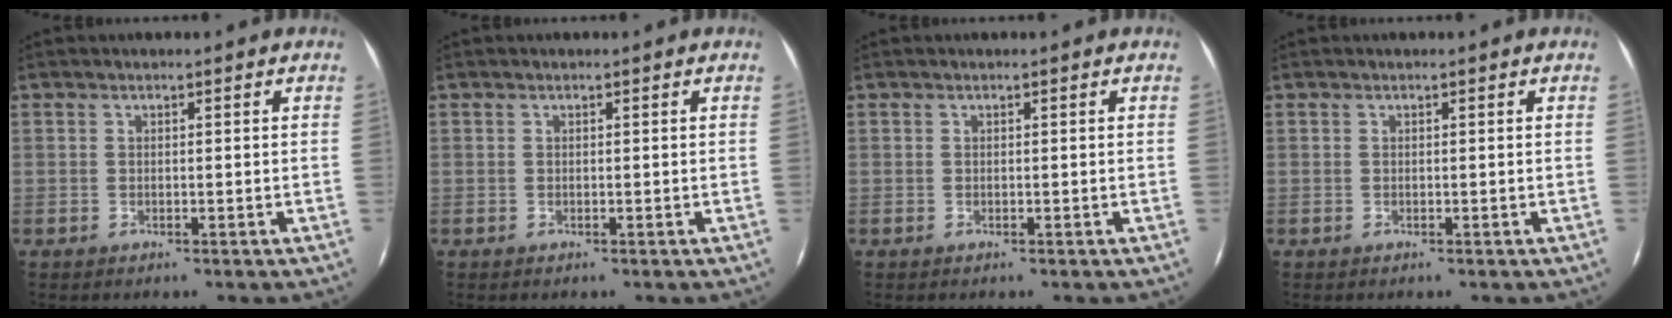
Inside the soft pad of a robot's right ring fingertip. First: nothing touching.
{"total": 0.0}
{"total": 0.0}
{"total": 0.0}